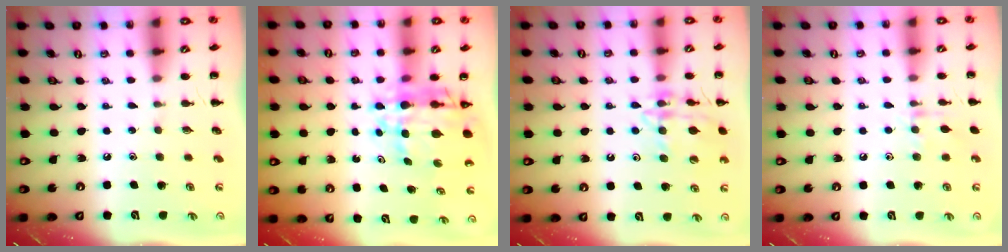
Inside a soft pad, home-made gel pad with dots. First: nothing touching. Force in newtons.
{"total": 9.9, "press": 9.4, "slide": 3.3}
{"total": 14.8, "press": 14.7, "slide": 1.2}
{"total": 7.1, "press": 7.0, "slide": 1.3}